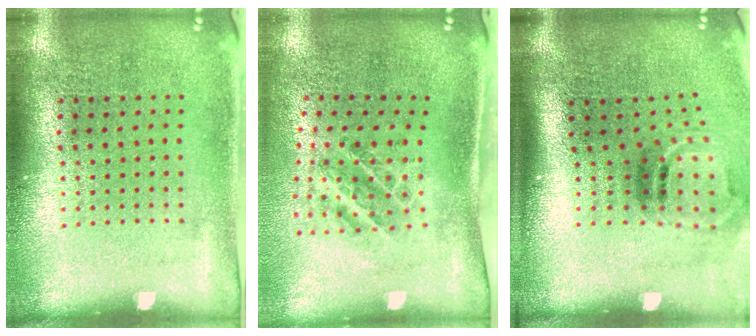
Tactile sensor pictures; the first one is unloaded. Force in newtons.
{"total": 1.3, "press": 1.1, "slide": 0.6}
{"total": 2.0, "press": 1.2, "slide": 1.6}